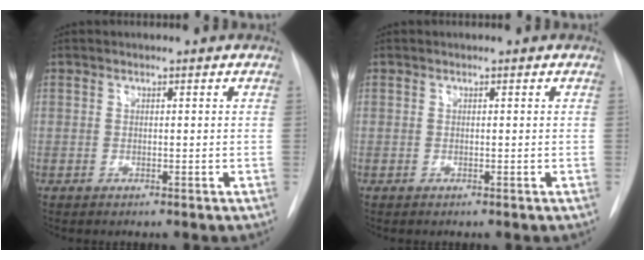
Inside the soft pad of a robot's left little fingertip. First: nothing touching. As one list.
[{"total": 0.0}]